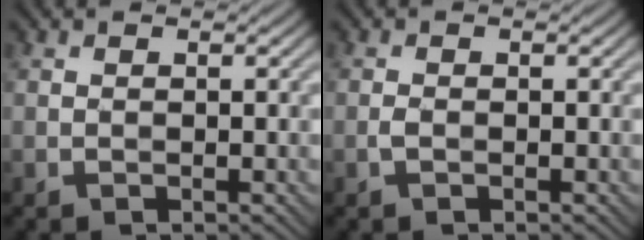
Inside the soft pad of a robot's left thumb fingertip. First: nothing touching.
{"total": 0.7, "force": [-0.3, 0.3, 0.6], "torque": [-0.015, 0.001, -0.008]}